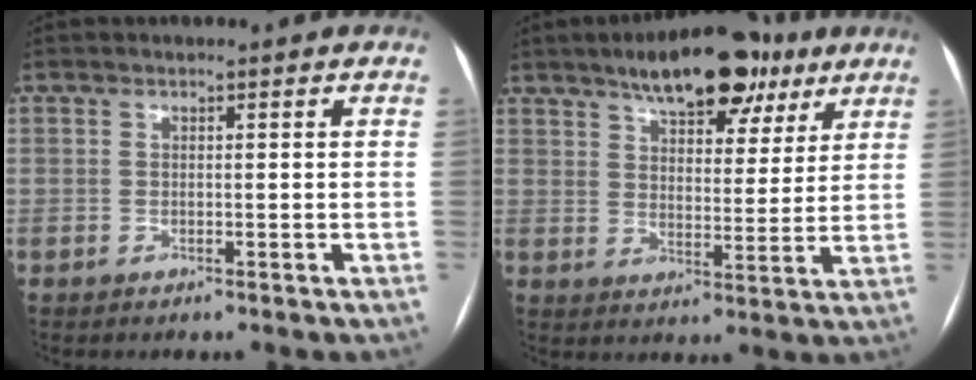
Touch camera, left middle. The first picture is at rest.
{"total": 14.6, "force": [9.9, 5.8, 9.0], "torque": [-0.128, 0.024, 0.152]}